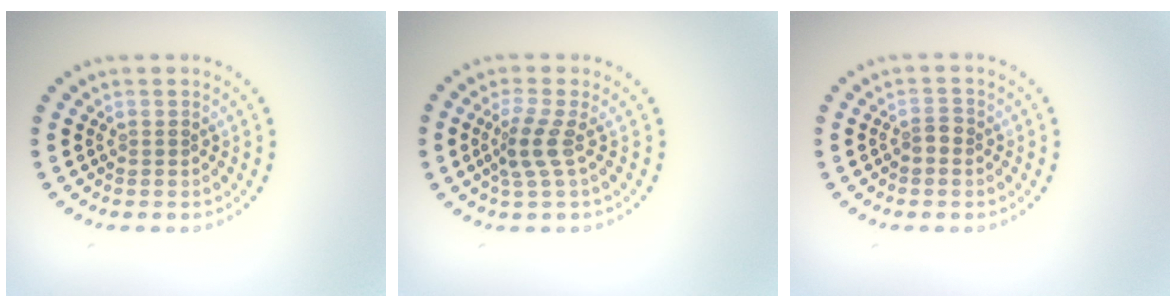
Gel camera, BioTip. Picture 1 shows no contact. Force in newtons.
{"total": 2.3, "press": 1.8, "slide": 1.5}
{"total": 1.1, "press": 1.0, "slide": 0.4}